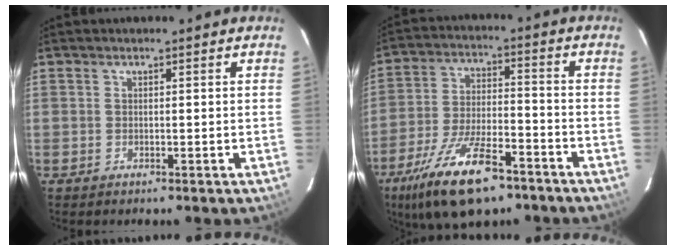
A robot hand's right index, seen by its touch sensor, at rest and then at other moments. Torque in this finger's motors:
{"motor_torque": [1.33, -0.81, 1.00, 0.17]}